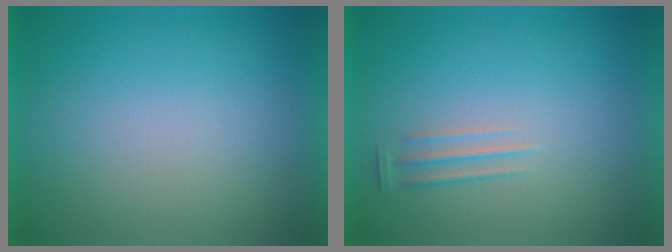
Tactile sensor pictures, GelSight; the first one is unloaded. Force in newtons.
{"total": 1.7}